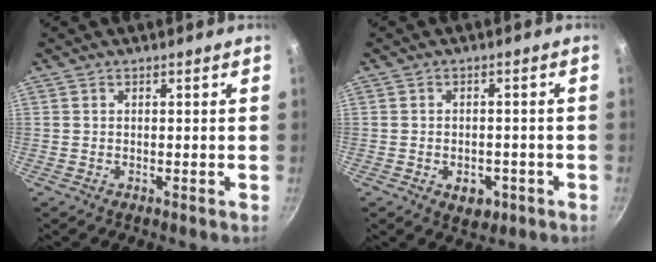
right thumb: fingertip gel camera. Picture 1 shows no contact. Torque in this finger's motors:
{"motor_torque": [-0.25, 0.21, -0.33, 0.25, 0.00]}